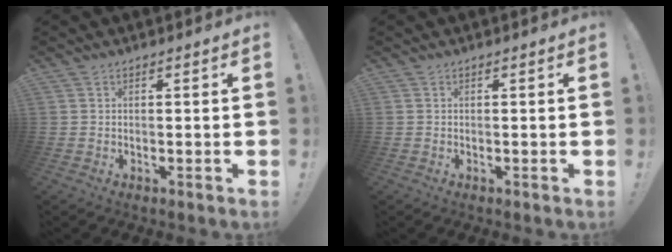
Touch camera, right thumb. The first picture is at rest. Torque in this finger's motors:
{"motor_torque": [0.03, 0.06, 0.18, -0.16, -0.01]}